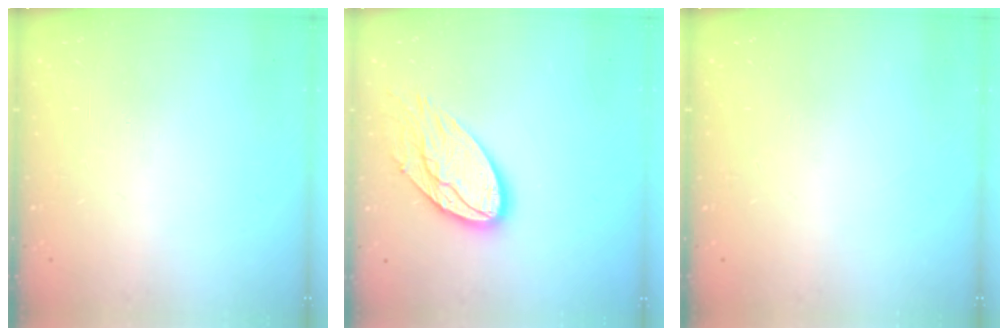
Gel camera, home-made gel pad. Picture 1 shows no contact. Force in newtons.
{"total": 14.7, "press": 14.6, "slide": 0.9}
{"total": 0.0}